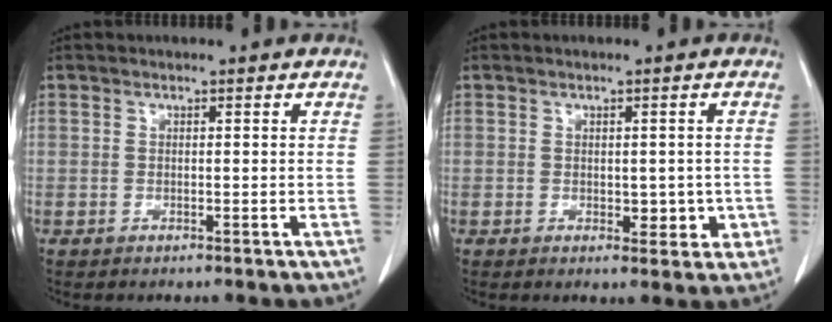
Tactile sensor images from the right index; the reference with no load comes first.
{"total": 3.4, "force": [-0.4, 2.2, 2.6], "torque": [-0.021, 0.005, 0.007]}